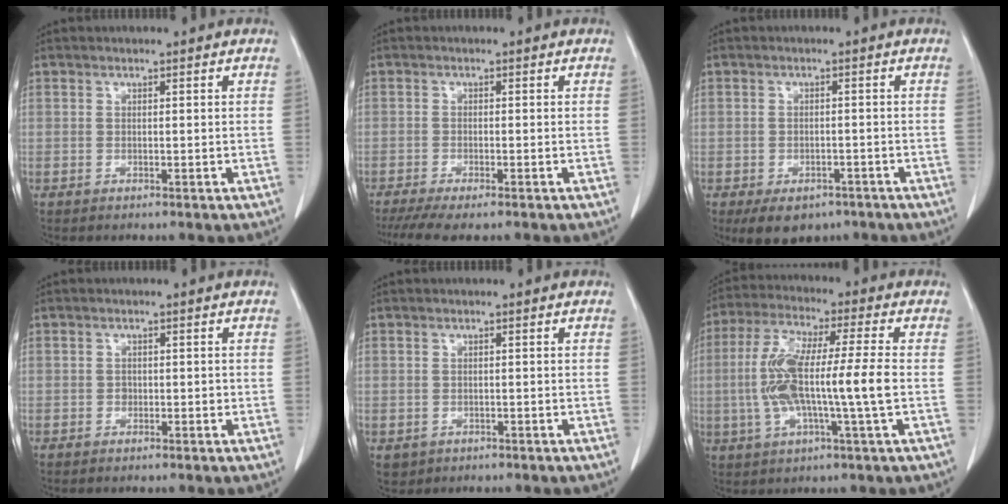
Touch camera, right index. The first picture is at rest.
{"total": 6.9, "force": [-5.5, 1.0, 4.1], "torque": [-0.061, -0.014, -0.087]}
{"total": 6.8, "force": [-4.6, 4.3, 2.6], "torque": [-0.030, 0.001, -0.058]}
{"total": 1.1, "force": [-0.2, 0.8, 0.6], "torque": [-0.007, 0.003, -0.003]}
{"total": 1.9, "force": [-0.7, 1.7, 0.3], "torque": [-0.008, 0.001, 0.000]}
{"total": 12.9, "force": [-1.3, 0.8, 12.9], "torque": [-0.264, 0.008, -0.028]}